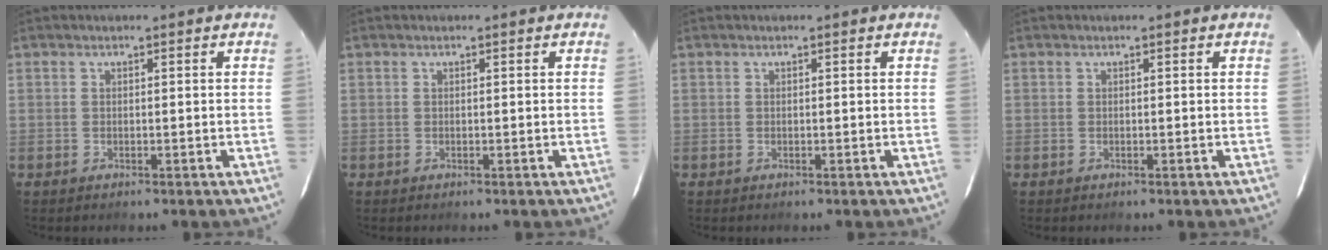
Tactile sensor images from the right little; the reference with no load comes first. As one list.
[{"total": 0.0}, {"total": 0.0}, {"total": 0.0}]